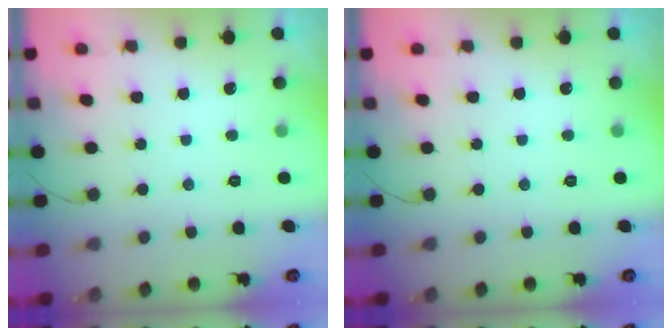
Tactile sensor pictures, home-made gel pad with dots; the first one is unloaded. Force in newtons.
{"total": 0.0}